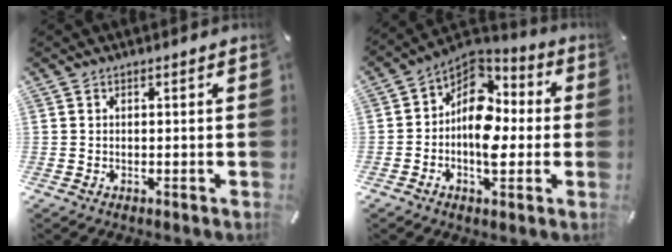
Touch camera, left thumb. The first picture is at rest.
{"total": 12.5, "force": [-1.6, 9.0, 8.4], "torque": [-0.143, -0.006, -0.033]}